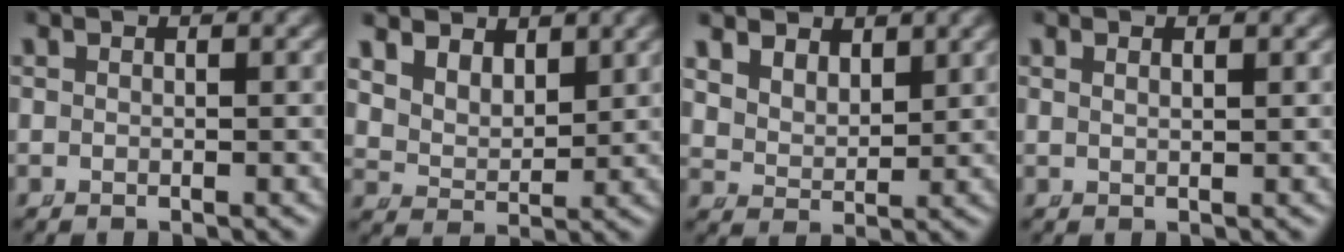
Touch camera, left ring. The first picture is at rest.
{"total": 5.4, "force": [3.0, 3.9, 2.4], "torque": [-0.064, -0.010, 0.053]}
{"total": 4.4, "force": [2.6, 3.0, 1.8], "torque": [-0.051, -0.014, 0.055]}
{"total": 0.7, "force": [0.5, -0.3, 0.4], "torque": [-0.009, -0.007, 0.015]}